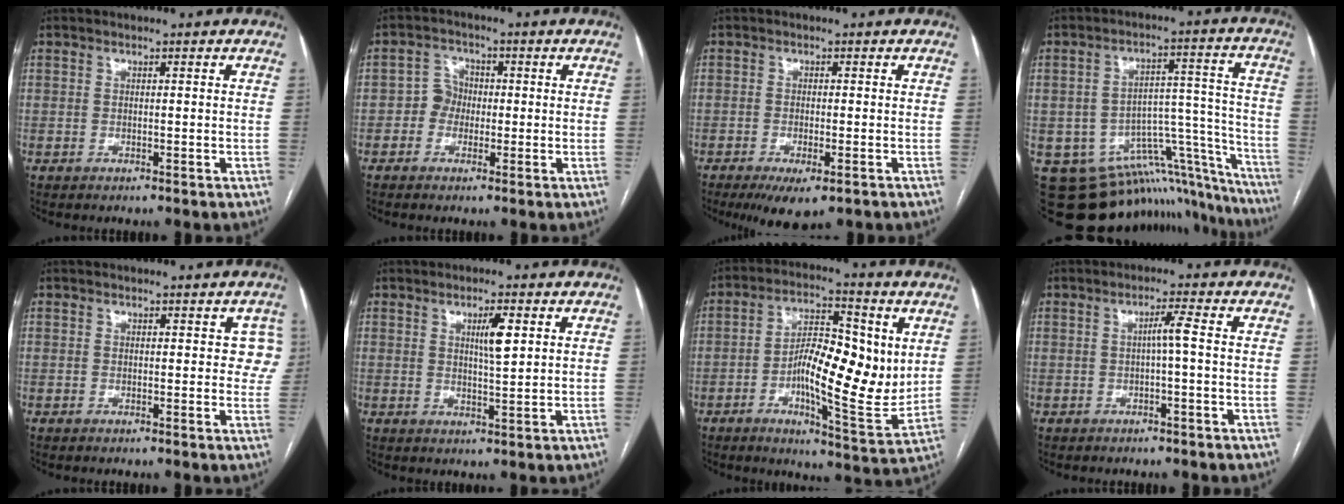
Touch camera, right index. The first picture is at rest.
{"total": 3.2, "force": [-0.6, 3.0, 1.0], "torque": [-0.008, 0.012, -0.014]}
{"total": 6.1, "force": [-3.9, 1.7, 4.4], "torque": [-0.068, -0.014, -0.058]}
{"total": 19.5, "force": [-13.8, 10.6, 8.9], "torque": [-0.058, 0.101, -0.157]}
{"total": 3.0, "force": [0.8, 2.1, 1.9], "torque": [0.001, 0.008, 0.001]}
{"total": 3.9, "force": [1.4, 0.4, 3.6], "torque": [-0.063, -0.002, 0.025]}
{"total": 14.3, "force": [0.3, 4.3, 13.6], "torque": [-0.226, 0.009, 0.003]}
{"total": 2.3, "force": [-0.2, -0.4, 2.3], "torque": [-0.039, 0.003, -0.003]}